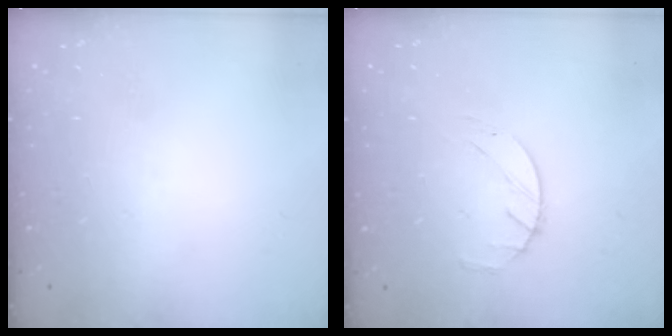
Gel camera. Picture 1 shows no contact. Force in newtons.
{"total": 2.5, "press": 2.5, "slide": 0.4}